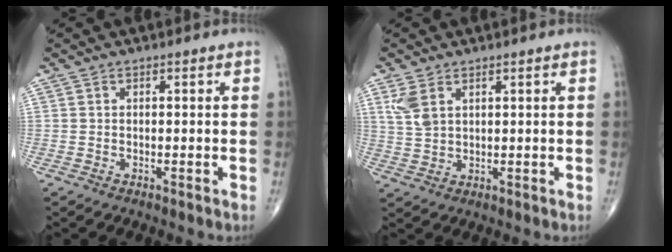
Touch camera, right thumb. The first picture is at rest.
{"total": 4.4, "force": [2.2, 2.4, 2.9], "torque": [-0.063, 0.000, 0.055]}